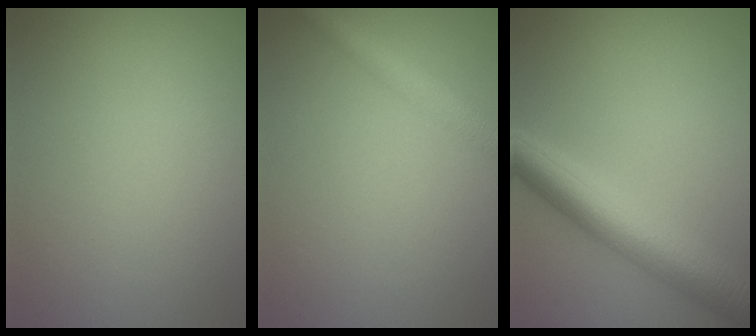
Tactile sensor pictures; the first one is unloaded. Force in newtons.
{"total": 3.1, "press": 3.1, "slide": 0.1}
{"total": 5.6, "press": 5.6, "slide": 0.3}